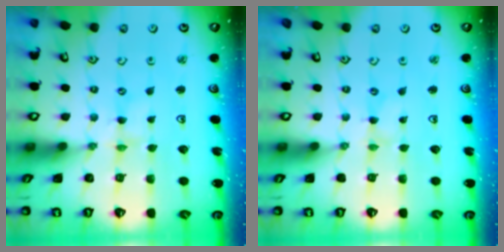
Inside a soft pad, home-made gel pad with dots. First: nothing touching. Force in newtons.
{"total": 0.0}